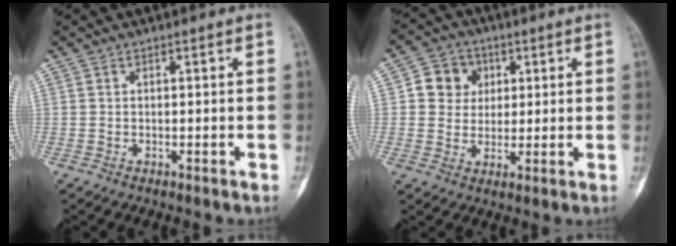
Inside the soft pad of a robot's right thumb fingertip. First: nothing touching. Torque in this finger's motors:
{"motor_torque": [-0.02, 0.04, 0.27, -0.24, 0.02]}